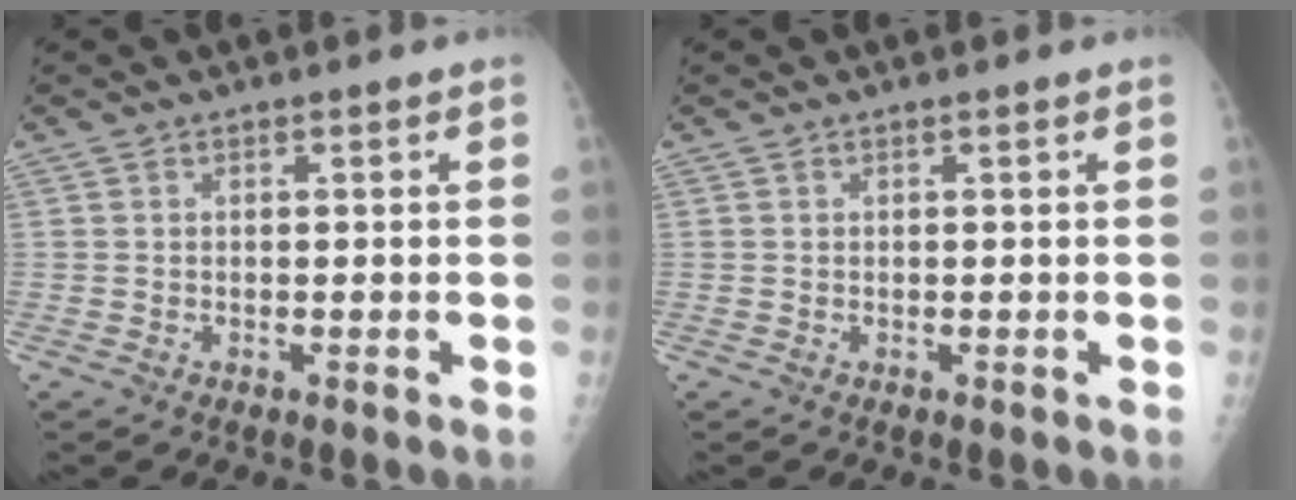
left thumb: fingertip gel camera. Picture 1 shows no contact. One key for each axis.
{"total": 0.0}